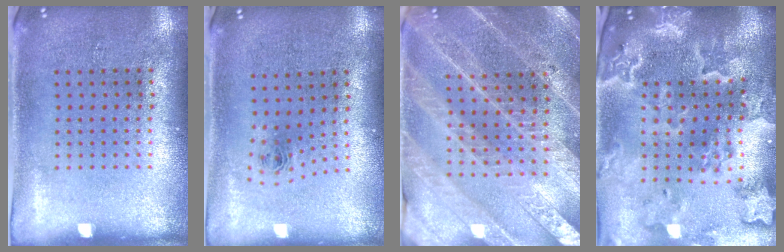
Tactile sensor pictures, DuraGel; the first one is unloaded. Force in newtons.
{"total": 0.9, "press": 0.4, "slide": 0.8}
{"total": 3.7, "press": 3.4, "slide": 1.3}
{"total": 4.4, "press": 3.6, "slide": 2.6}